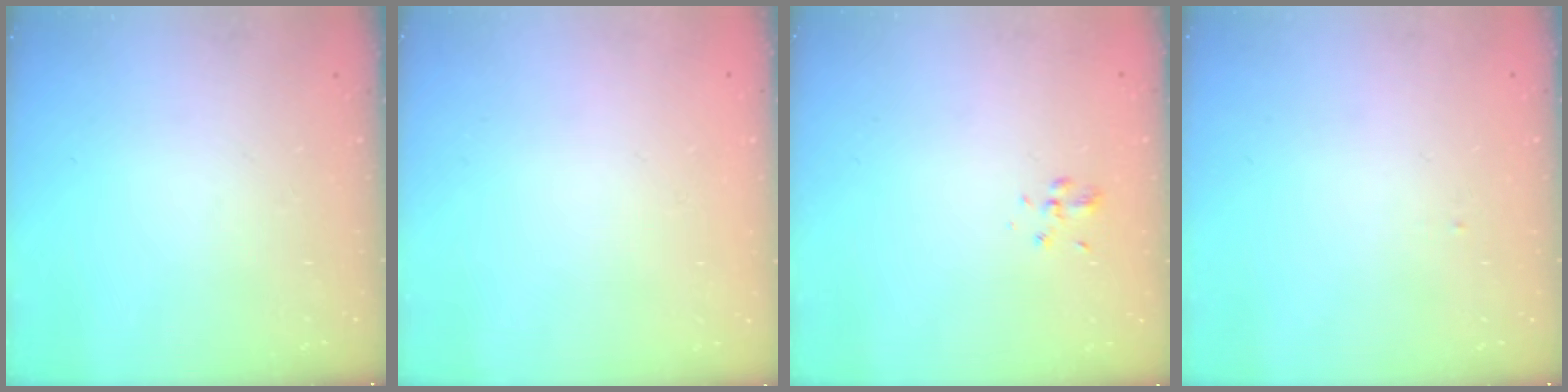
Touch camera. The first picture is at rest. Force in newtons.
{"total": 1.8, "press": 1.8, "slide": 0.2}
{"total": 1.9, "press": 1.6, "slide": 0.9}
{"total": 0.9, "press": 0.8, "slide": 0.3}